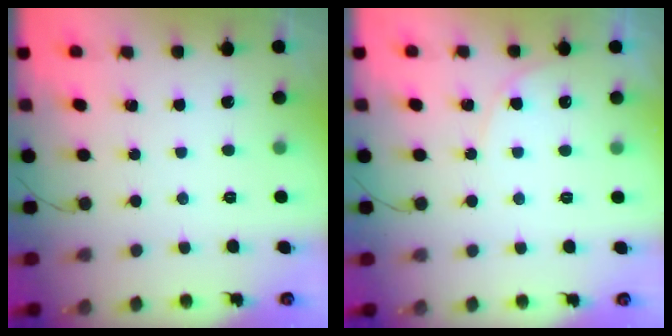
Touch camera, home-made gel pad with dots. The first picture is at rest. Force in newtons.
{"total": 4.0, "press": 3.9, "slide": 0.3}